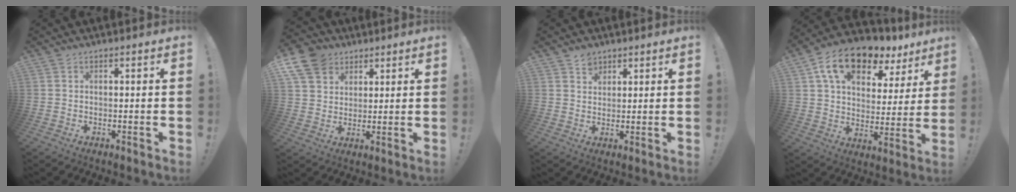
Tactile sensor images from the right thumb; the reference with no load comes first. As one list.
[{"total": 10.7, "force": [5.8, 8.2, 3.8], "torque": [-0.067, -0.029, 0.119]}, {"total": 3.3, "force": [2.5, 2.1, 0.4], "torque": [0.001, -0.016, 0.043]}, {"total": 15.1, "force": [9.3, 8.3, 8.5], "torque": [-0.145, -0.050, 0.167]}]